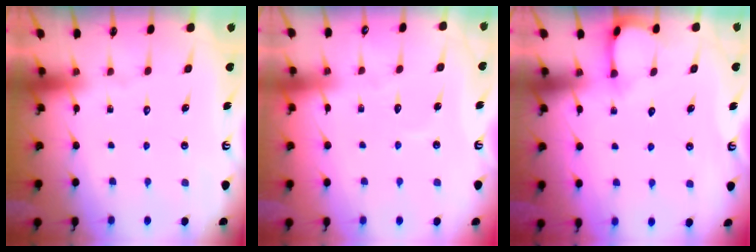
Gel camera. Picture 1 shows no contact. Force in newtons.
{"total": 2.5, "press": 2.4, "slide": 0.3}
{"total": 5.2, "press": 5.2, "slide": 0.4}